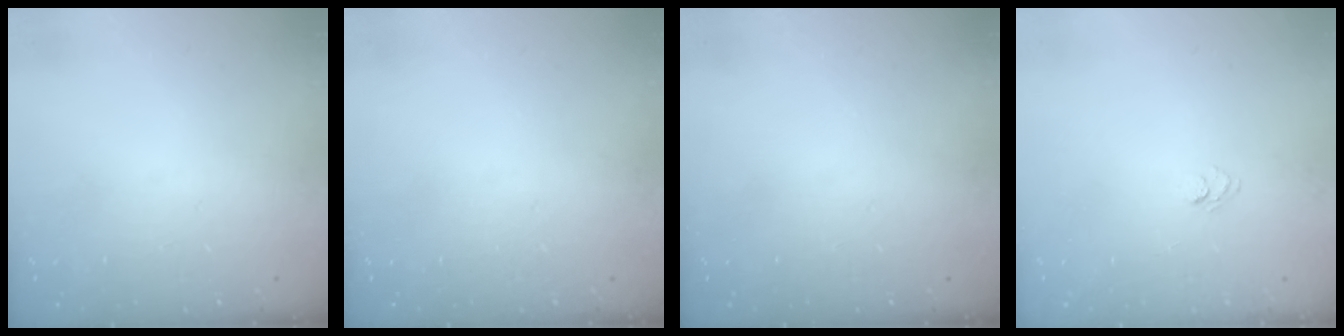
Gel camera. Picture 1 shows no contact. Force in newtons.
{"total": 0.0}
{"total": 0.0}
{"total": 4.2, "press": 4.0, "slide": 1.2}